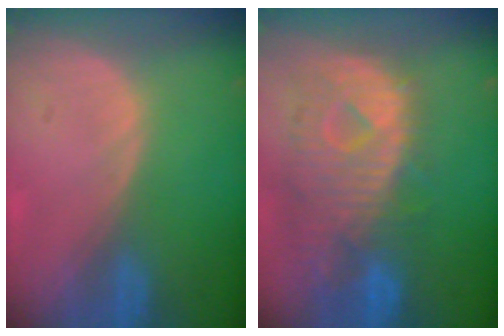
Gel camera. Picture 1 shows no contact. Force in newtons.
{"total": 11.8, "press": 10.2, "slide": 6.0}